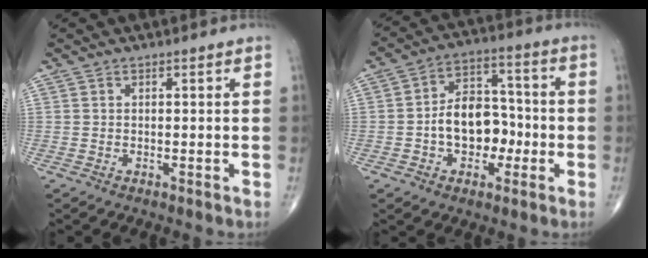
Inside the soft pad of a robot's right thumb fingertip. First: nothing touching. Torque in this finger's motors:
{"motor_torque": [-0.25, 0.43, 0.23, -0.19, 0.08]}